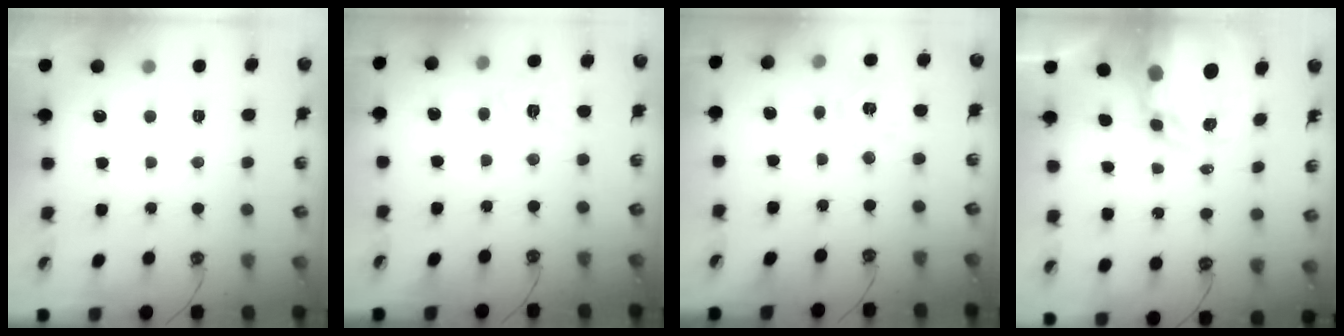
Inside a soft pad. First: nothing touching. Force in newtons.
{"total": 5.4, "press": 5.4, "slide": 0.5}
{"total": 7.8, "press": 7.7, "slide": 0.7}
{"total": 7.4, "press": 7.4, "slide": 0.7}